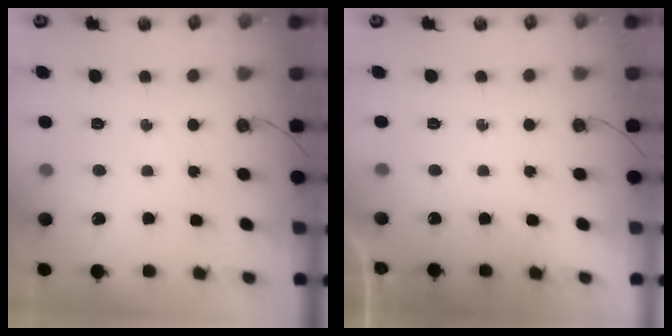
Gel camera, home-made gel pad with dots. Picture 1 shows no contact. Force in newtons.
{"total": 0.0}